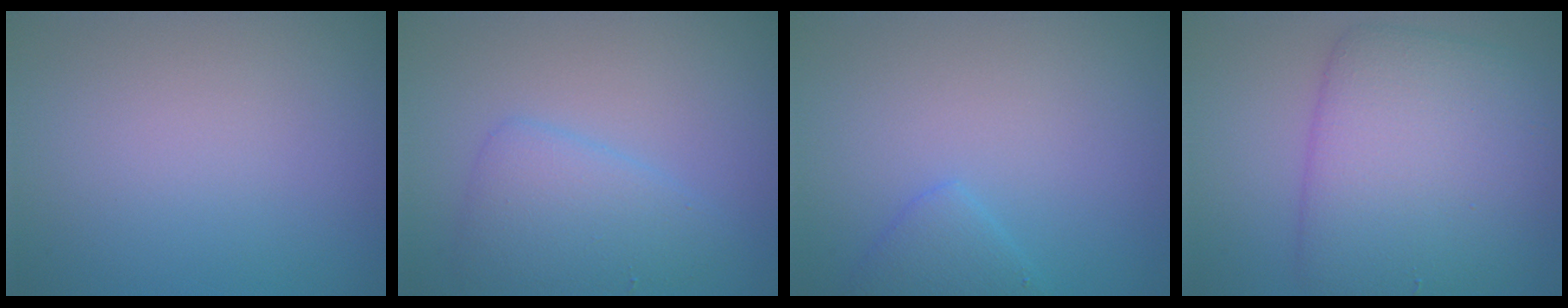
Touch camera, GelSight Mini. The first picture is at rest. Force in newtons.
{"total": 3.7, "press": 3.7, "slide": 0.1}
{"total": 2.1, "press": 2.1, "slide": 0.1}
{"total": 8.7, "press": 8.7, "slide": 0.2}